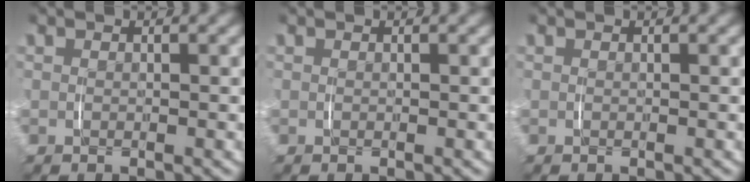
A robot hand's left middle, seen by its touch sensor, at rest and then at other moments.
{"total": 0.0}
{"total": 0.0}